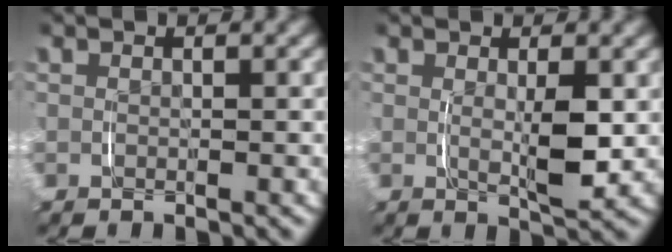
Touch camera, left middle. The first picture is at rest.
{"total": 3.0, "force": [0.3, 0.8, 2.9], "torque": [-0.050, -0.014, 0.010]}